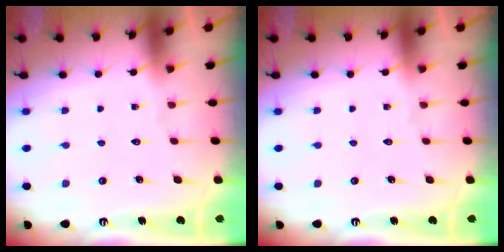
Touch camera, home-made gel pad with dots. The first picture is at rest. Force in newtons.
{"total": 0.0}